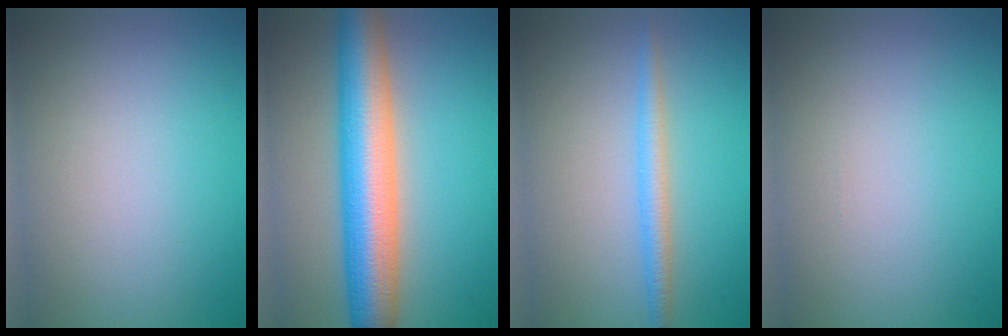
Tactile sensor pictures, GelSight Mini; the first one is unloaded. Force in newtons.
{"total": 9.4, "press": 9.3, "slide": 0.2}
{"total": 2.2, "press": 2.2, "slide": 0.1}
{"total": 0.0}